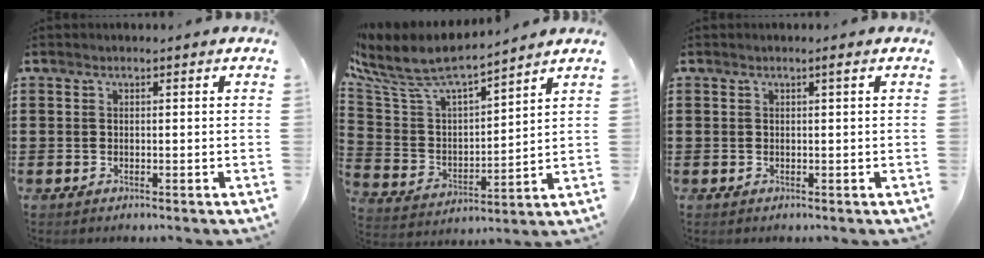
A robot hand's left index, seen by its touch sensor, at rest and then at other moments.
{"total": 8.7, "force": [7.7, 1.9, 3.4], "torque": [-0.104, -0.048, 0.131]}
{"total": 0.8, "force": [0.3, -0.1, 0.8], "torque": [-0.014, -0.003, 0.005]}